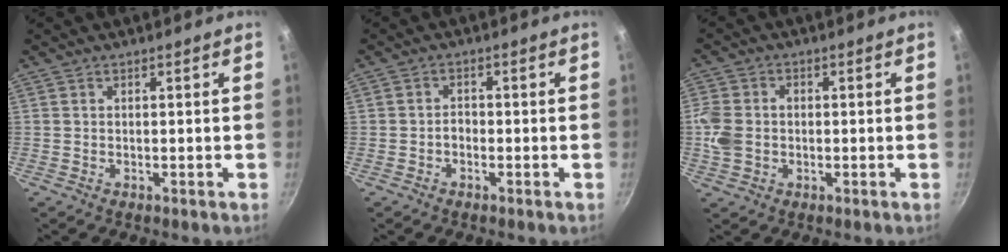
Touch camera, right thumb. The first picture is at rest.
{"total": 1.7, "force": [-0.8, 1.2, 0.9], "torque": [-0.005, 0.015, -0.016]}
{"total": 6.7, "force": [-0.6, 5.3, 4.1], "torque": [-0.083, 0.007, -0.017]}